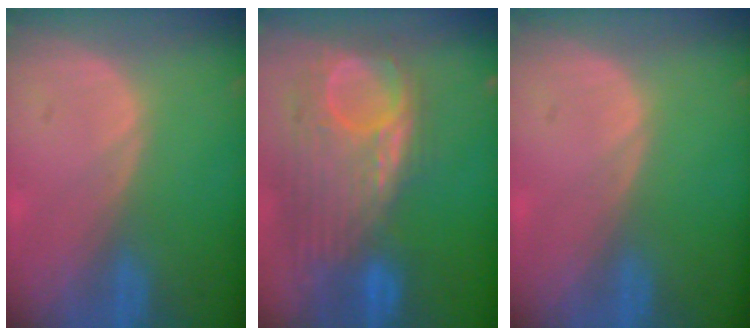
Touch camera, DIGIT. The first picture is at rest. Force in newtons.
{"total": 12.0, "press": 10.4, "slide": 6.0}
{"total": 0.0}